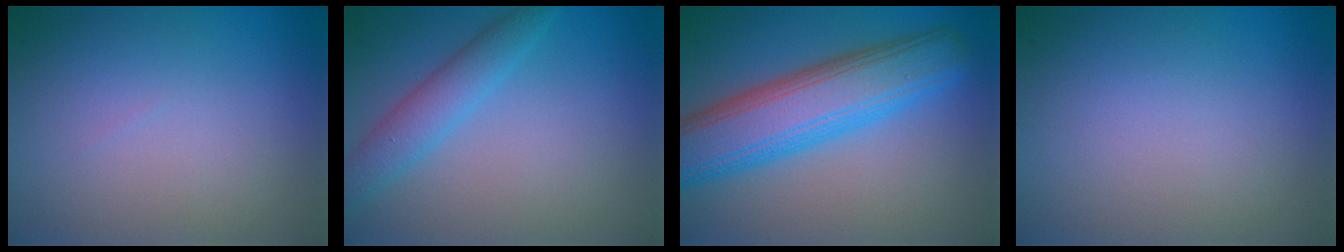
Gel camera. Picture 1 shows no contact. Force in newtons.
{"total": 3.1, "press": 3.1, "slide": 0.2}
{"total": 8.5, "press": 8.5, "slide": 0.2}
{"total": 0.0}